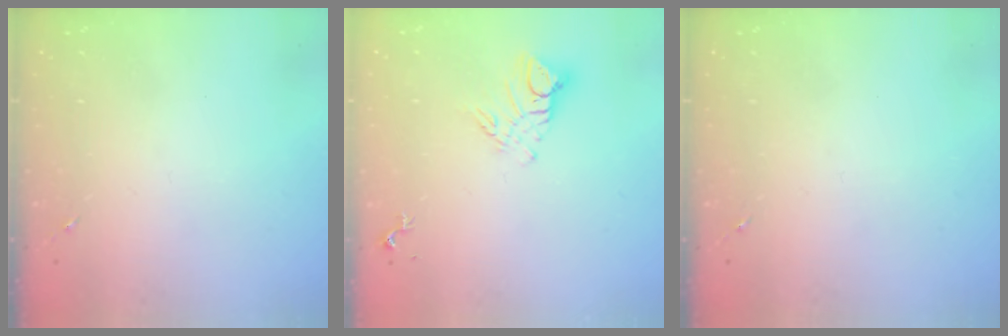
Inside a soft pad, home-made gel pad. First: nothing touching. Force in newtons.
{"total": 8.7, "press": 8.6, "slide": 0.9}
{"total": 0.0}